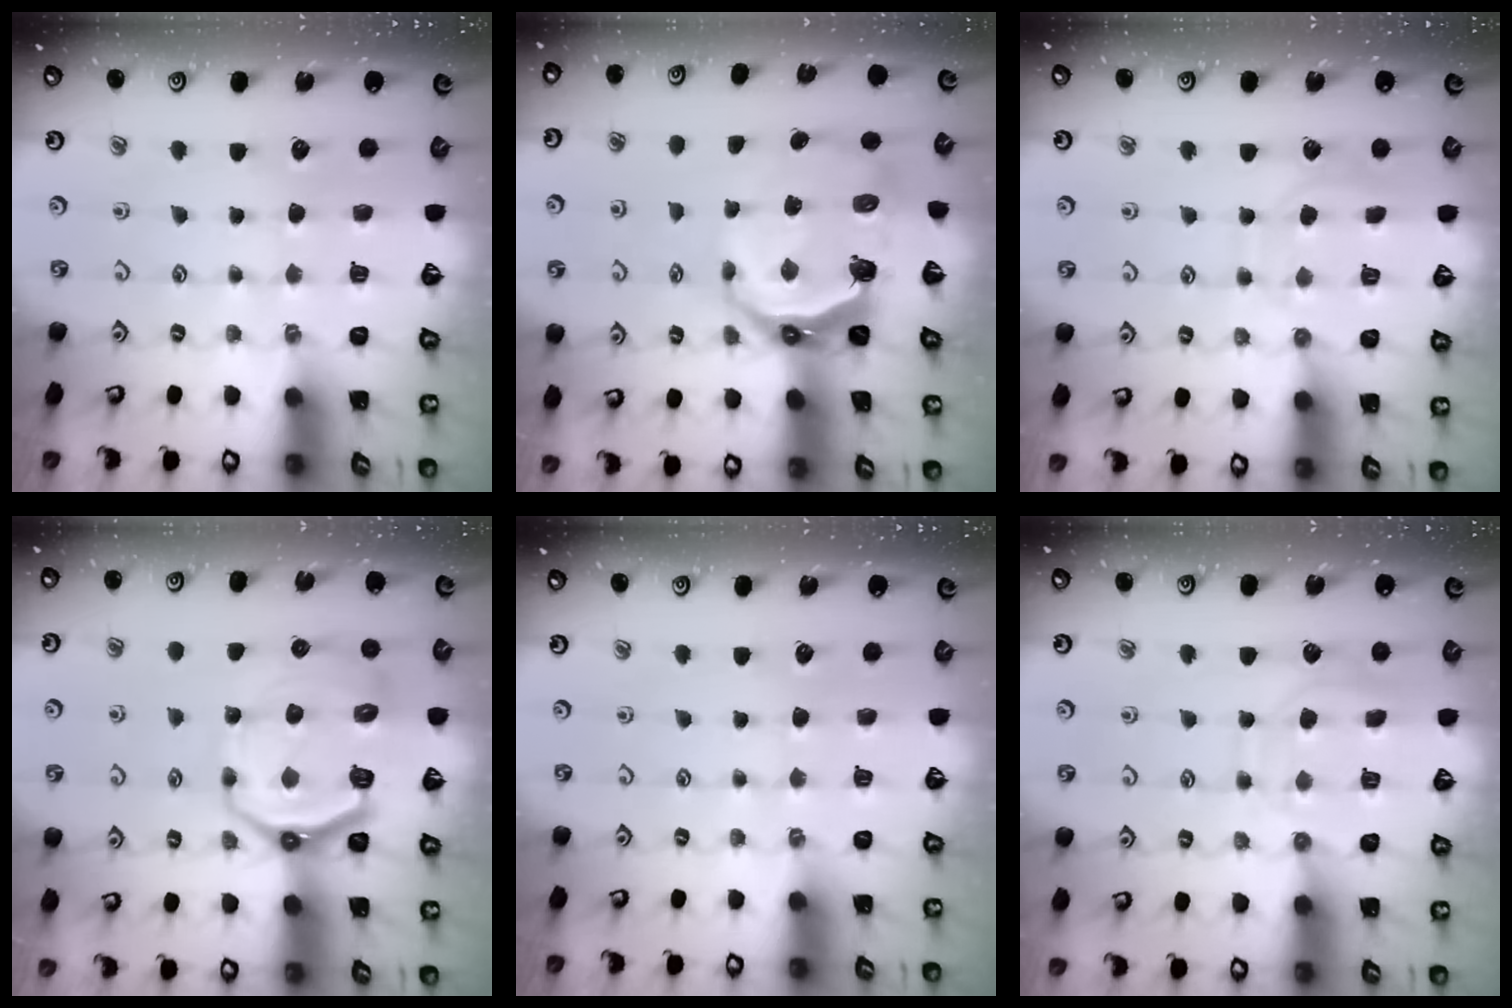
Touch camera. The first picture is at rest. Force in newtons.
{"total": 11.7, "press": 10.6, "slide": 4.9}
{"total": 7.7, "press": 7.7, "slide": 0.7}
{"total": 13.3, "press": 12.7, "slide": 3.9}
{"total": 0.0}
{"total": 10.1, "press": 10.1, "slide": 0.7}